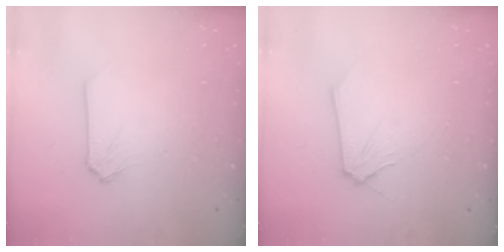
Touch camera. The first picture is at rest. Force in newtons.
{"total": 0.0}